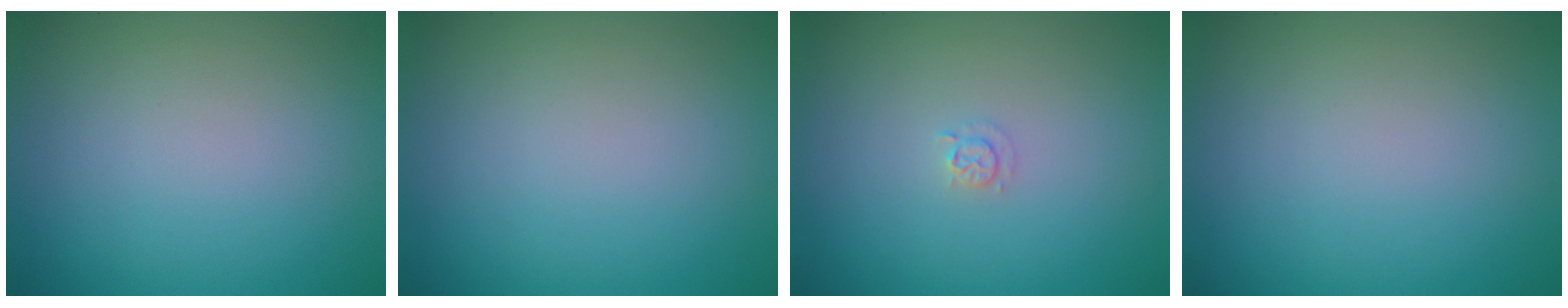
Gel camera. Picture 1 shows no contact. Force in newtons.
{"total": 0.0}
{"total": 0.9, "press": 0.9, "slide": 0.1}
{"total": 0.0}